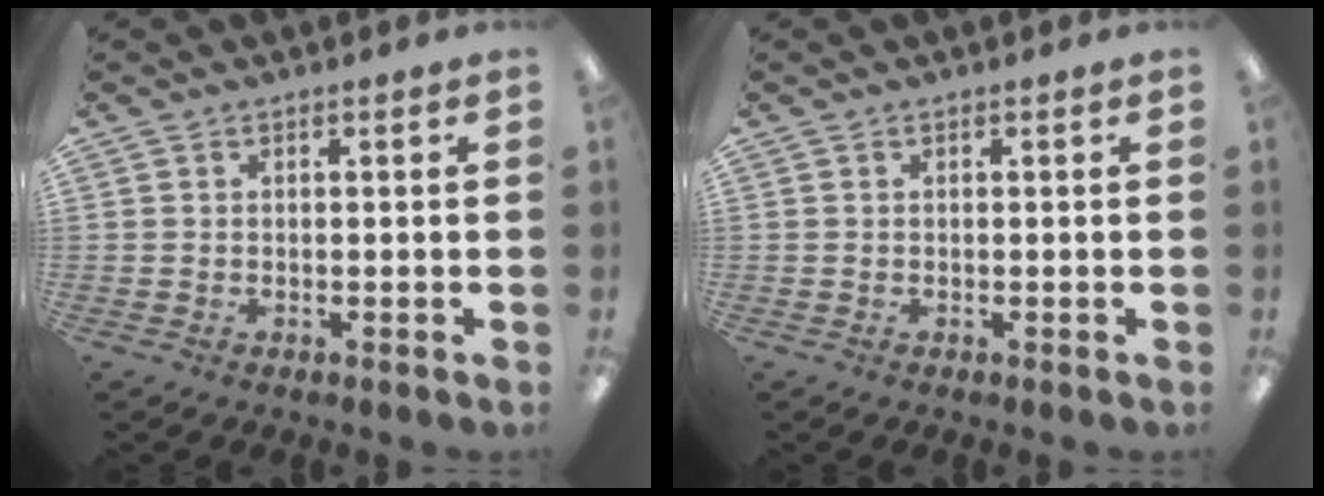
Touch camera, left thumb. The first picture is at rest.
{"total": 0.0}